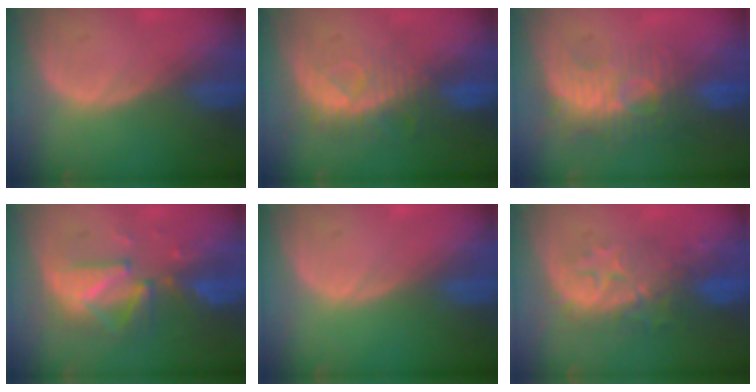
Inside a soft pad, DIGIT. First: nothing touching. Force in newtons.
{"total": 8.2, "press": 7.4, "slide": 3.6}
{"total": 9.6, "press": 8.4, "slide": 4.5}
{"total": 8.0, "press": 8.0, "slide": 0.8}
{"total": 0.0}
{"total": 8.5, "press": 8.4, "slide": 1.3}